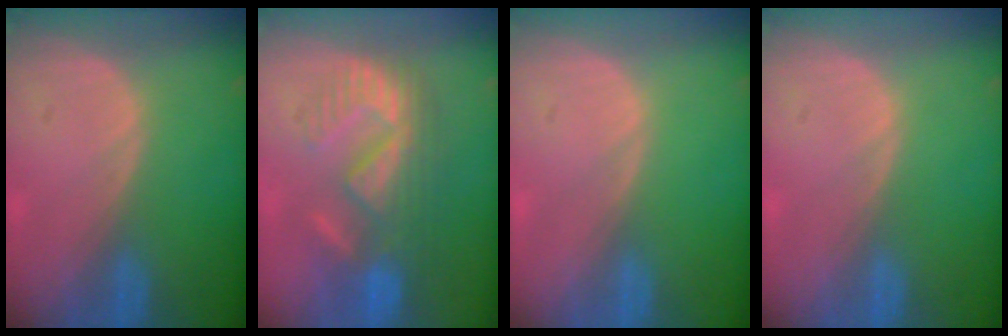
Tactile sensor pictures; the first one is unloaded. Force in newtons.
{"total": 9.0, "press": 8.8, "slide": 1.9}
{"total": 0.0}
{"total": 0.0}